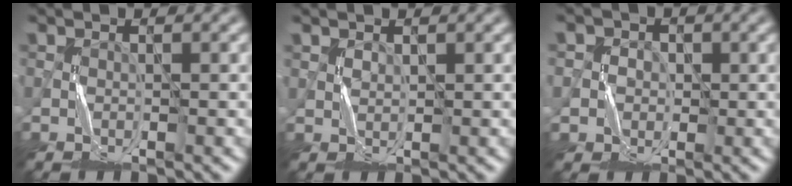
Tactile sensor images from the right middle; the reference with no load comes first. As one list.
[{"total": 0.9, "force": [0.8, 0.4, 0.1], "torque": [-0.006, 0.002, 0.019]}, {"total": 3.0, "force": [0.6, 2.9, 0.2], "torque": [-0.006, 0.002, 0.008]}]